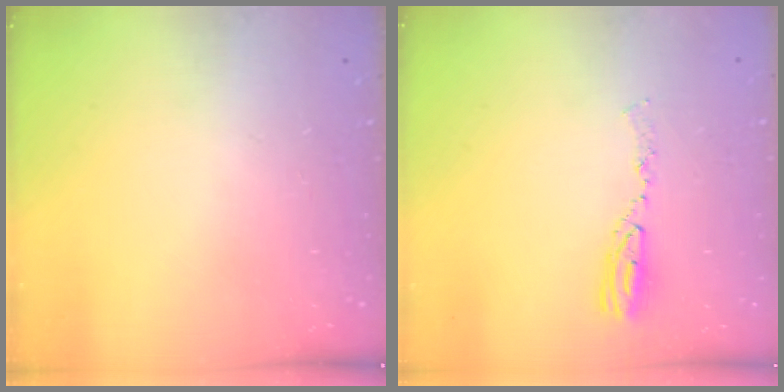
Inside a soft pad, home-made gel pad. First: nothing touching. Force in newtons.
{"total": 6.5, "press": 6.5, "slide": 0.7}